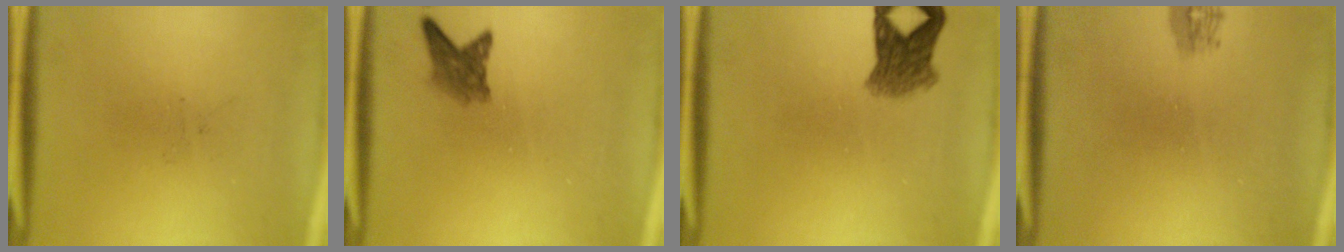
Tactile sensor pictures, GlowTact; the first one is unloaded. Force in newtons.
{"total": 2.9}
{"total": 4.4}
{"total": 1.1}